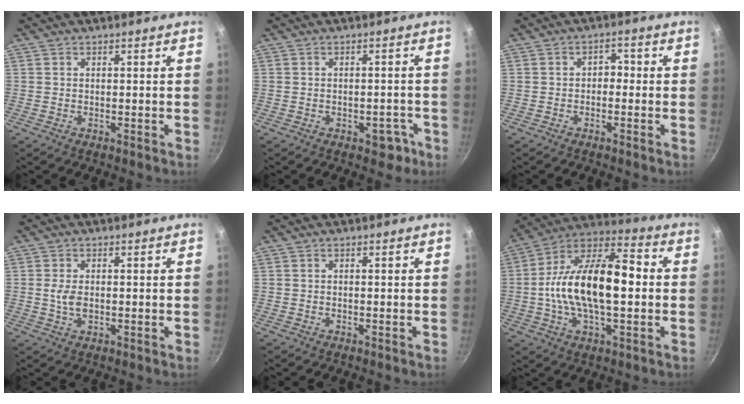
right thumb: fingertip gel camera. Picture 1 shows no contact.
{"total": 3.7, "force": [-2.1, 2.2, 2.1], "torque": [-0.008, 0.016, -0.023]}
{"total": 2.7, "force": [-0.5, 1.9, 1.8], "torque": [-0.005, 0.014, -0.017]}
{"total": 3.2, "force": [0.0, 1.9, 2.7], "torque": [-0.052, -0.001, 0.000]}
{"total": 0.0}
{"total": 21.4, "force": [-0.1, 9.9, 18.9], "torque": [-0.330, 0.031, -0.009]}